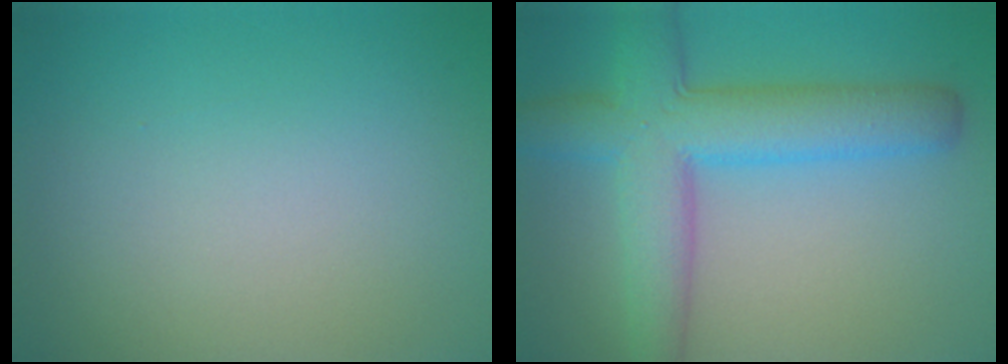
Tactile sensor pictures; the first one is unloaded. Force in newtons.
{"total": 7.7, "press": 7.7, "slide": 0.2}